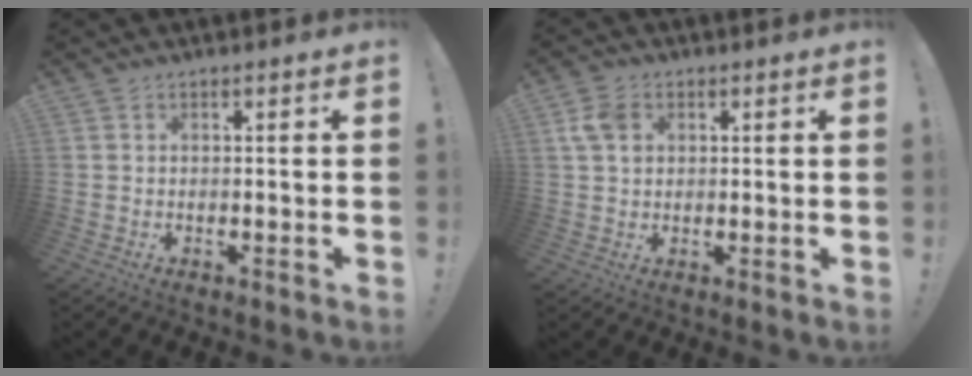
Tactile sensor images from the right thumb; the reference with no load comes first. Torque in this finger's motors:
{"motor_torque": [0.28, 1.31, 0.56, -0.15, 0.03]}